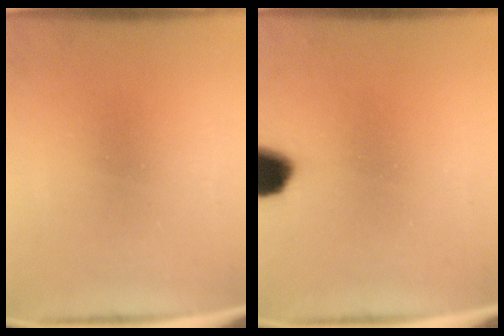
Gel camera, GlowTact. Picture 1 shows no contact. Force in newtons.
{"total": 8.8}